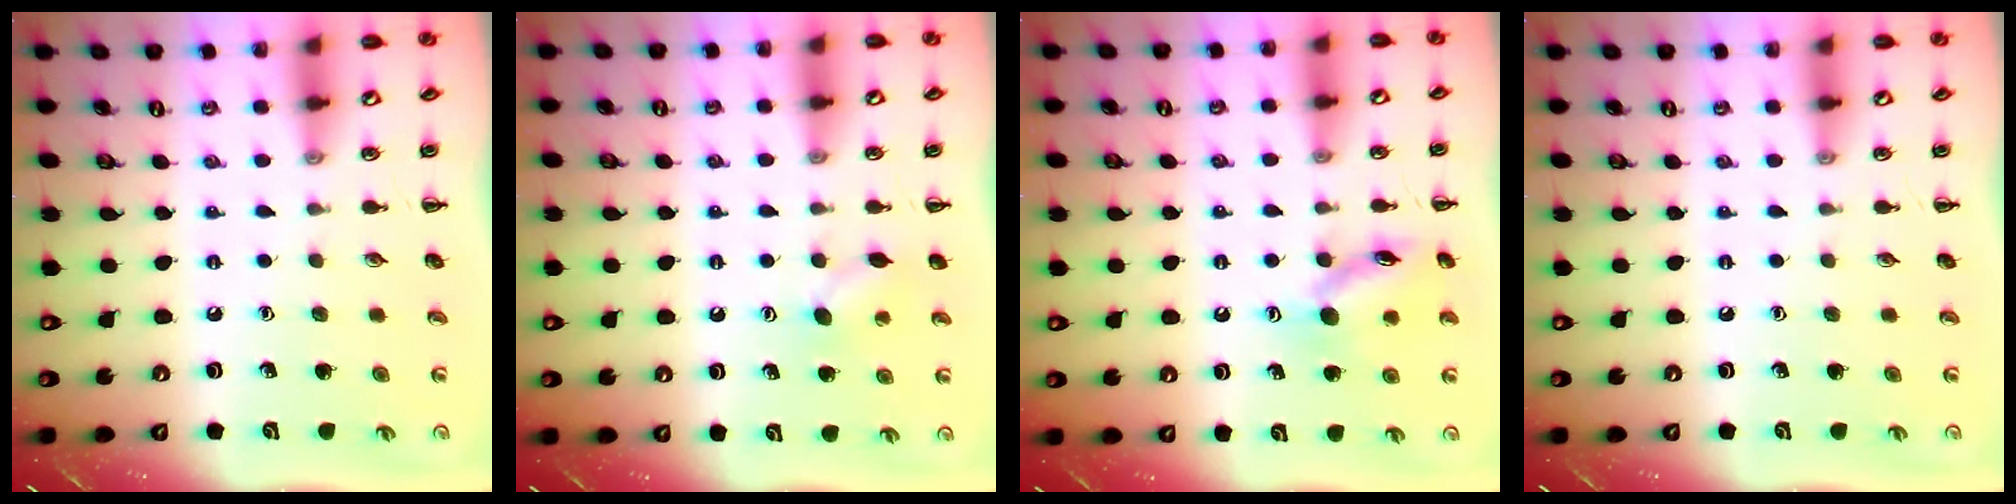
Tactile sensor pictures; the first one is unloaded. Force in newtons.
{"total": 6.7, "press": 6.5, "slide": 1.5}
{"total": 13.2, "press": 13.1, "slide": 1.1}
{"total": 0.0}